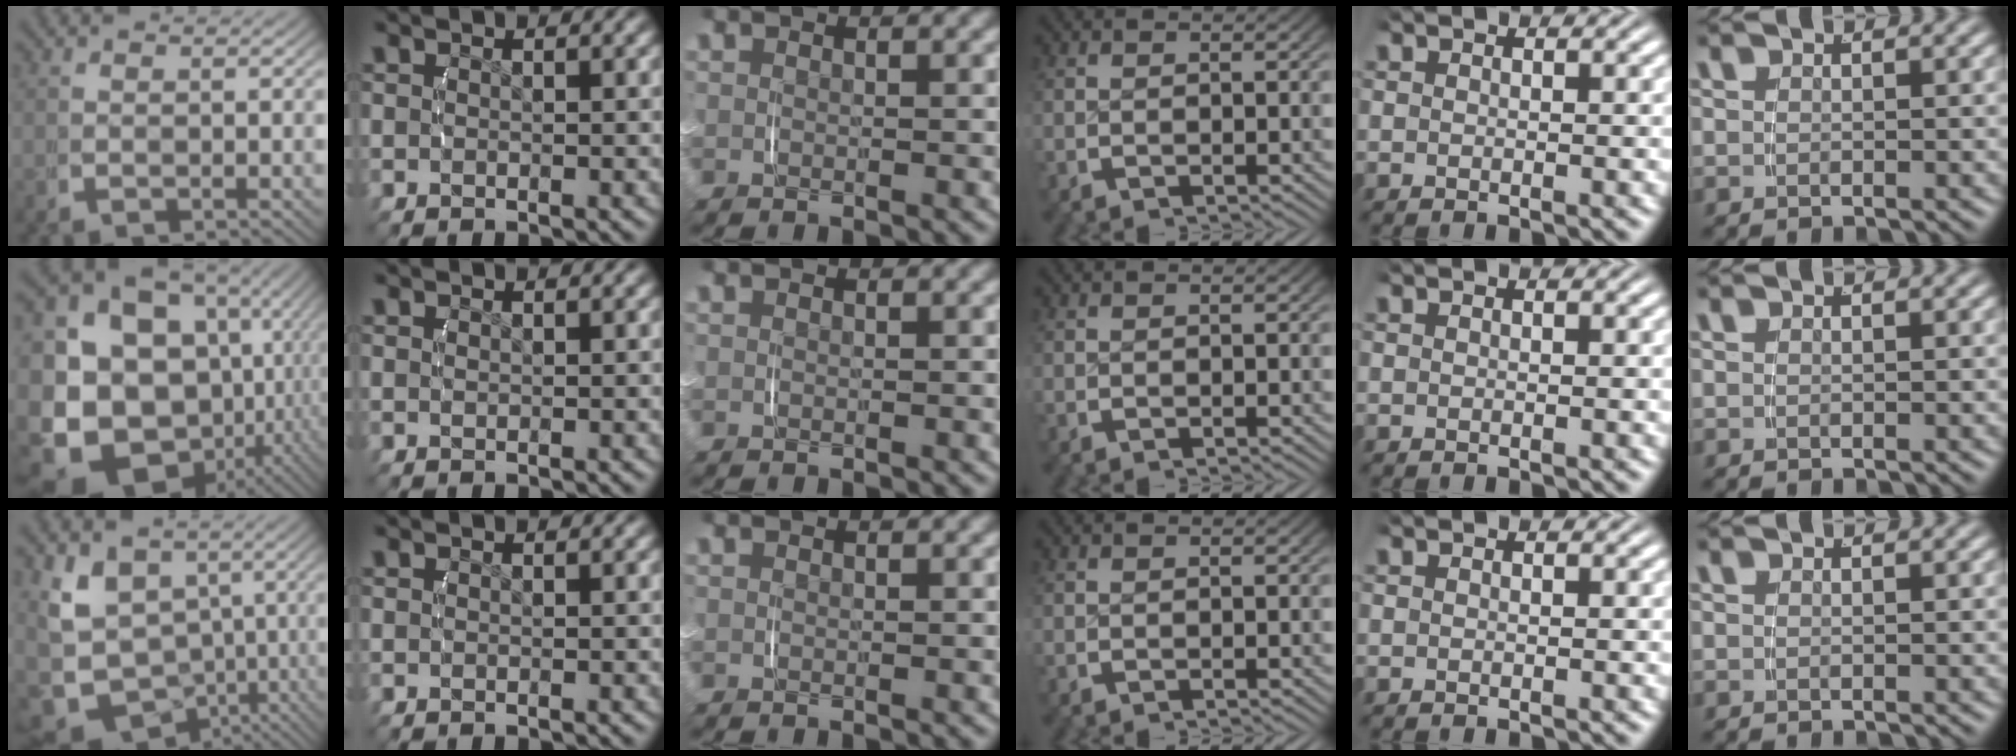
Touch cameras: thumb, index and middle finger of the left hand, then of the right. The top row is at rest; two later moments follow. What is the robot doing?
{"motion": "lift_and_place", "object": "backpack"}